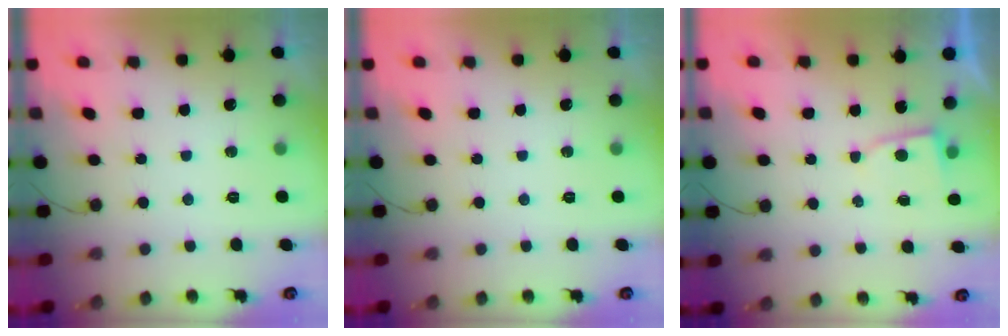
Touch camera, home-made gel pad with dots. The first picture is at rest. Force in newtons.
{"total": 0.0}
{"total": 2.1, "press": 2.1, "slide": 0.3}